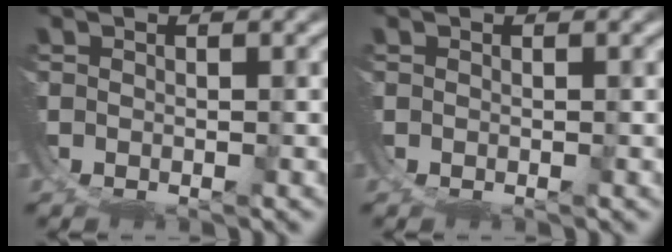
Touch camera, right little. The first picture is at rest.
{"total": 0.0}